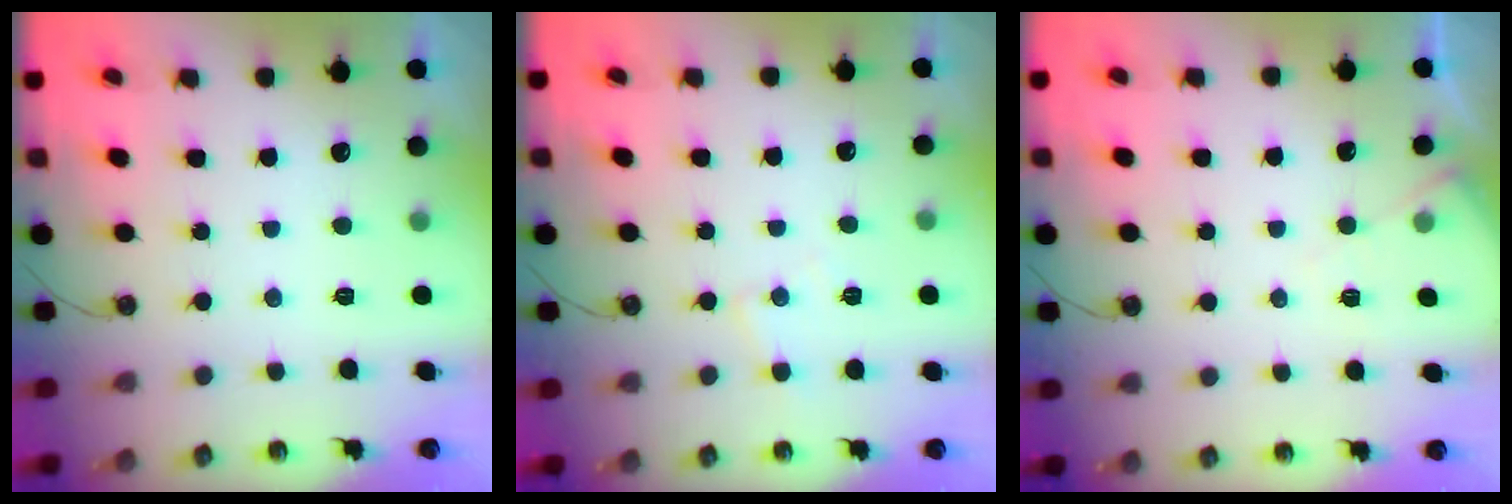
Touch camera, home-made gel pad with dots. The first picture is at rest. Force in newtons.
{"total": 5.7, "press": 5.7, "slide": 0.7}
{"total": 5.4, "press": 5.4, "slide": 0.8}